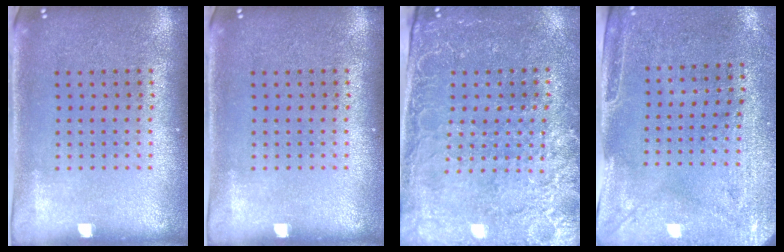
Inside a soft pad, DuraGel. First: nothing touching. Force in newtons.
{"total": 0.0}
{"total": 2.9, "press": 2.8, "slide": 0.8}
{"total": 3.0, "press": 2.4, "slide": 1.7}